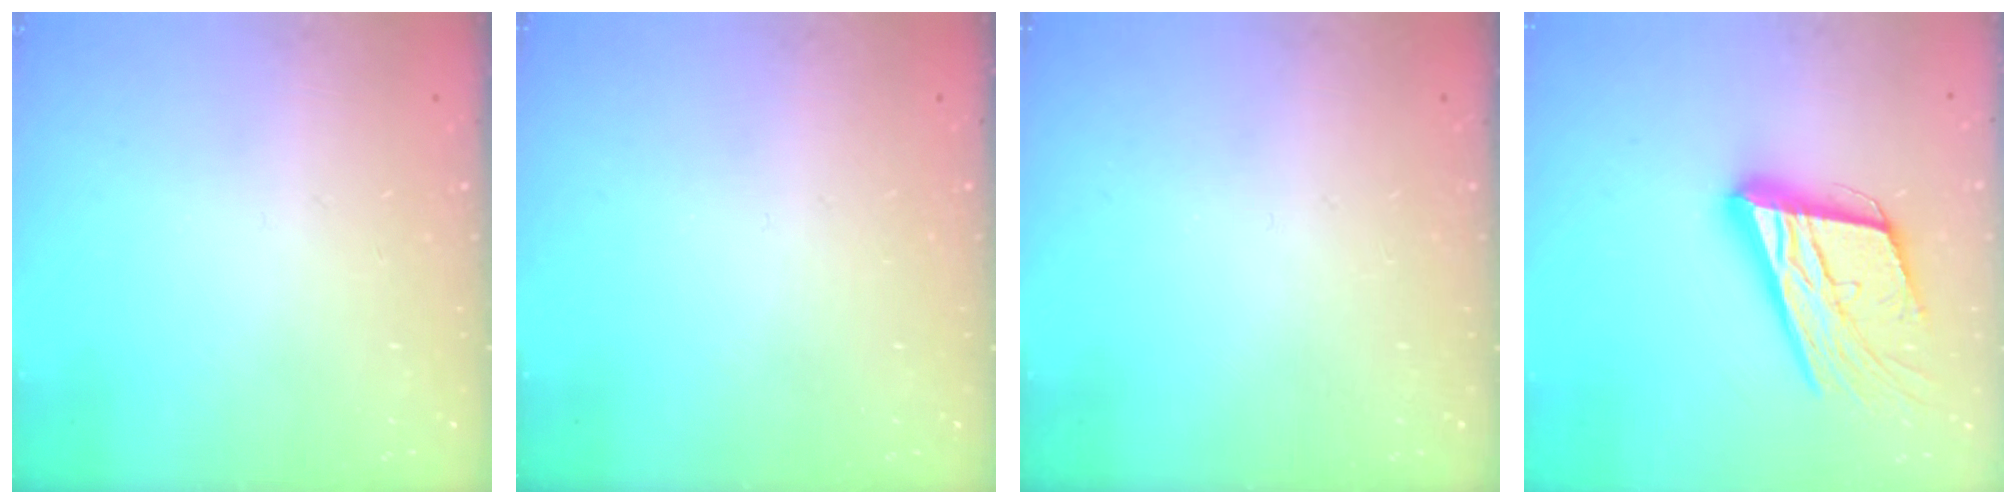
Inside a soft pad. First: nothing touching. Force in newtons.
{"total": 0.0}
{"total": 0.0}
{"total": 22.7, "press": 22.3, "slide": 4.0}